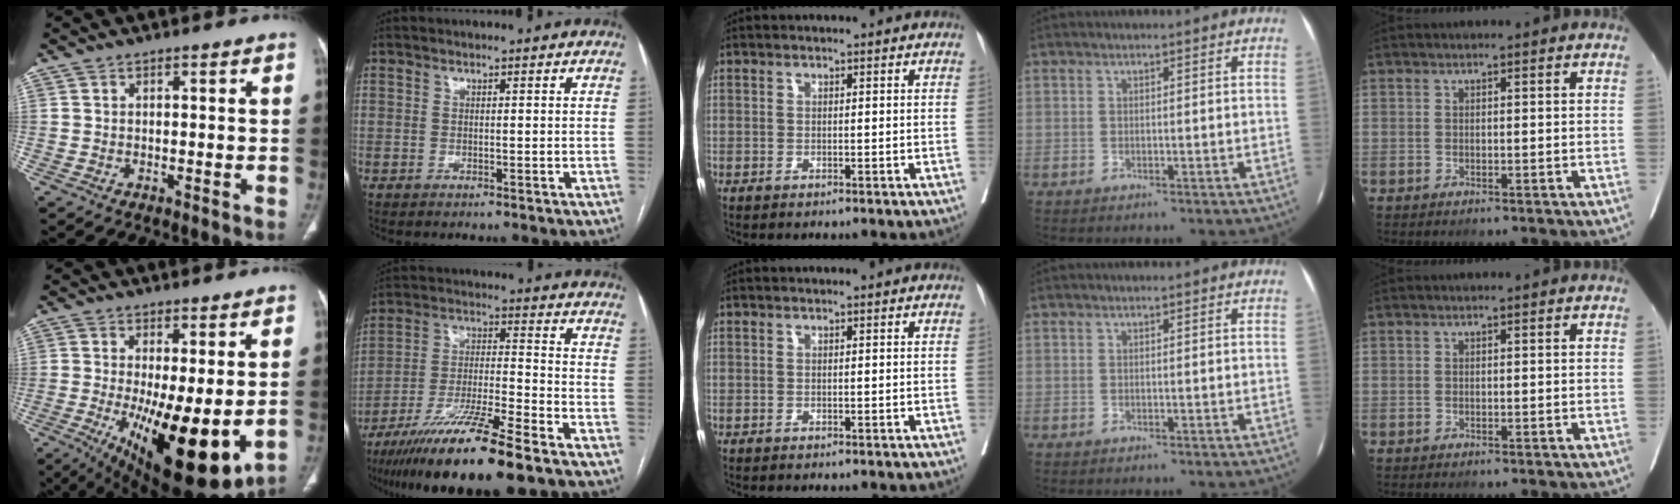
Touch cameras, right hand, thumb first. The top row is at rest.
{"thumb": {"total": 18.8, "force": [-3.5, 6.4, 17.3], "torque": [-0.252, -0.036, -0.030]}, "index": {"total": 17.1, "force": [-12.0, 0.7, 12.1], "torque": [-0.224, -0.040, -0.215]}}